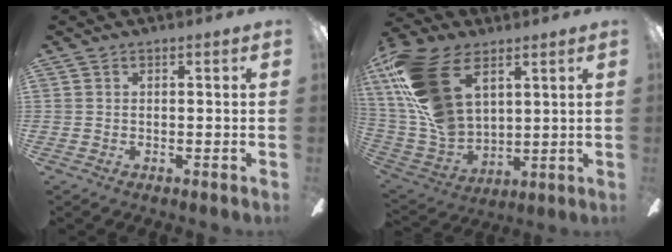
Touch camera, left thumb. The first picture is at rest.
{"total": 22.3, "force": [9.6, 13.1, 15.3], "torque": [-0.355, -0.026, 0.172]}